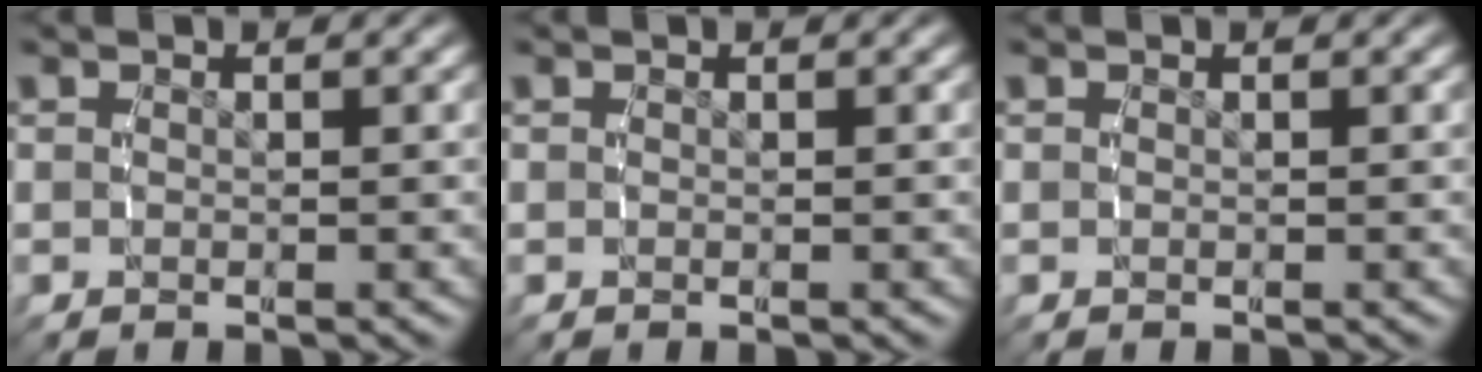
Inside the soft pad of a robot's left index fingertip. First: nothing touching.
{"total": 0.0}
{"total": 0.0}